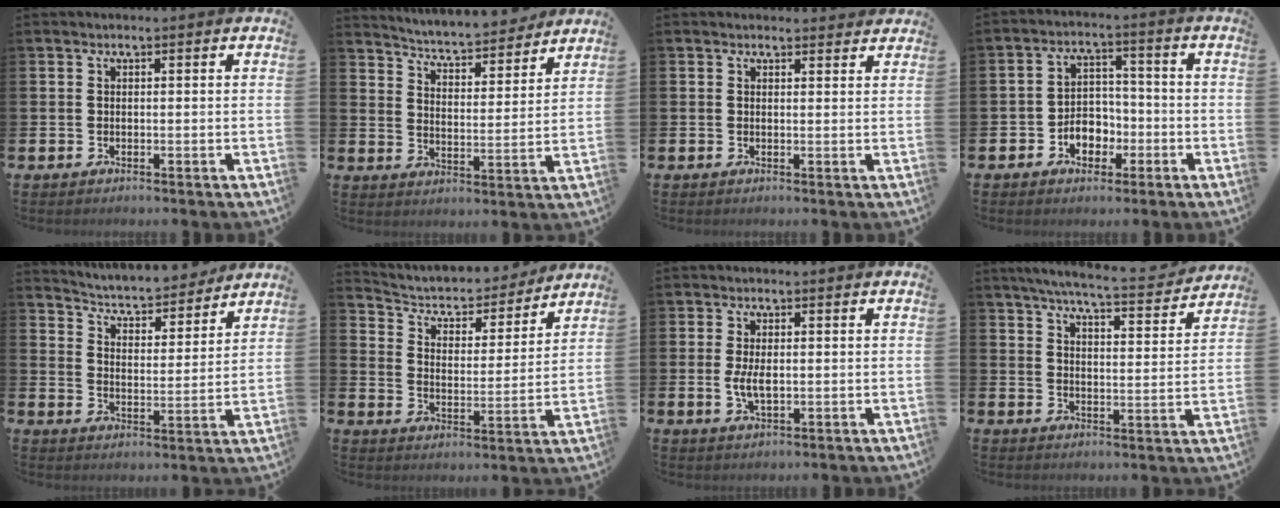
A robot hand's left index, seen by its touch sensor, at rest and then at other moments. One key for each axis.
{"total": 5.3, "fx": 5.3, "fy": 0.5, "fz": 0.5, "tx": -0.038, "ty": -0.045, "tz": 0.087}
{"total": 1.3, "fx": 1.2, "fy": 0.5, "fz": 0.0, "tx": 0.010, "ty": -0.003, "tz": 0.020}
{"total": 4.5, "fx": -2.0, "fy": 3.5, "fz": 2.0, "tx": -0.036, "ty": 0.004, "tz": -0.045}
{"total": 5.1, "fx": 5.0, "fy": 1.0, "fz": 0.9, "tx": -0.037, "ty": -0.049, "tz": 0.078}
{"total": 5.1, "fx": 4.6, "fy": 1.8, "fz": 0.9, "tx": -0.049, "ty": -0.039, "tz": 0.073}
{"total": 3.2, "fx": 0.0, "fy": 1.5, "fz": 2.8, "tx": -0.047, "ty": 0.001, "tz": -0.003}
{"total": 6.4, "fx": 6.0, "fy": 0.3, "fz": 2.3, "tx": -0.050, "ty": -0.043, "tz": 0.099}